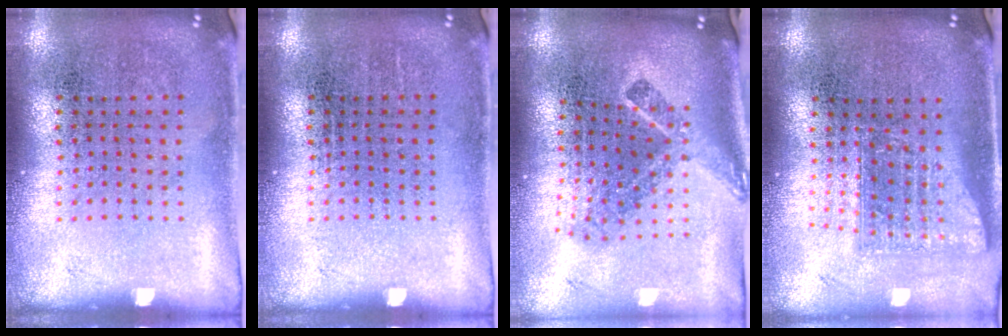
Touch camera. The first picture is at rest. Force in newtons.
{"total": 0.0}
{"total": 2.2, "press": 1.5, "slide": 1.7}
{"total": 1.7, "press": 1.3, "slide": 1.0}